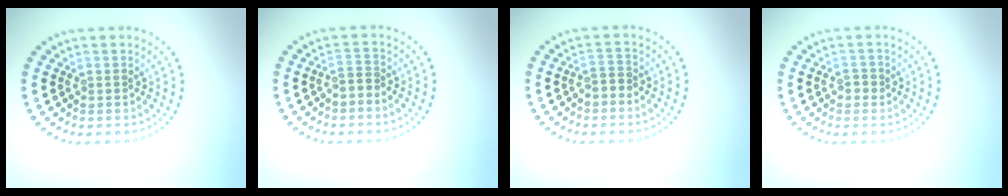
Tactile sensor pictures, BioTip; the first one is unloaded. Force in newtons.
{"total": 0.9, "press": 0.6, "slide": 0.6}
{"total": 1.1, "press": 0.9, "slide": 0.7}
{"total": 1.0, "press": 1.0, "slide": 0.3}